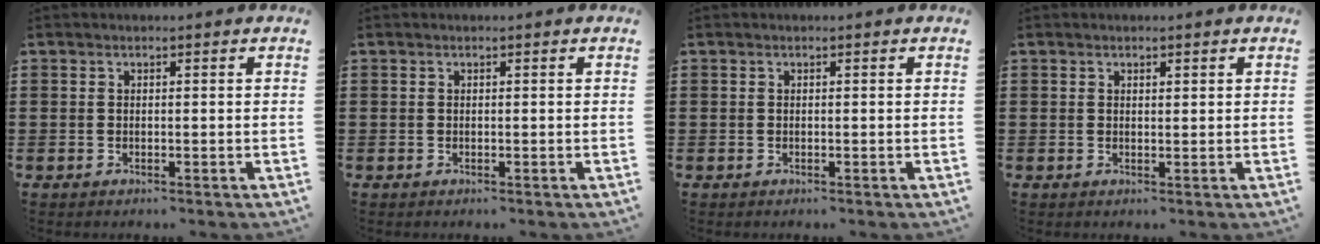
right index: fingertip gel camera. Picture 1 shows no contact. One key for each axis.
{"total": 0.0}
{"total": 0.0}
{"total": 0.6, "fx": 0.4, "fy": 0.4, "fz": 0.3, "tx": -0.006, "ty": 0.003, "tz": 0.008}